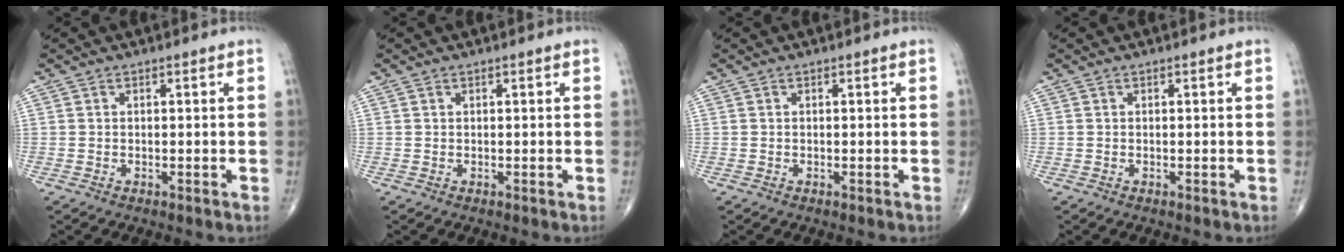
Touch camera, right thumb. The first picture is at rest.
{"total": 0.0}
{"total": 0.0}
{"total": 0.0}